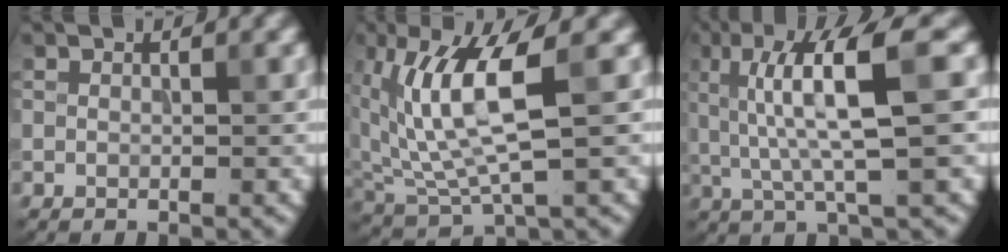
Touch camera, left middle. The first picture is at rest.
{"total": 7.8, "force": [1.8, 2.5, 7.2], "torque": [-0.156, -0.002, 0.036]}
{"total": 7.6, "force": [1.4, 1.3, 7.4], "torque": [-0.131, 0.006, 0.026]}